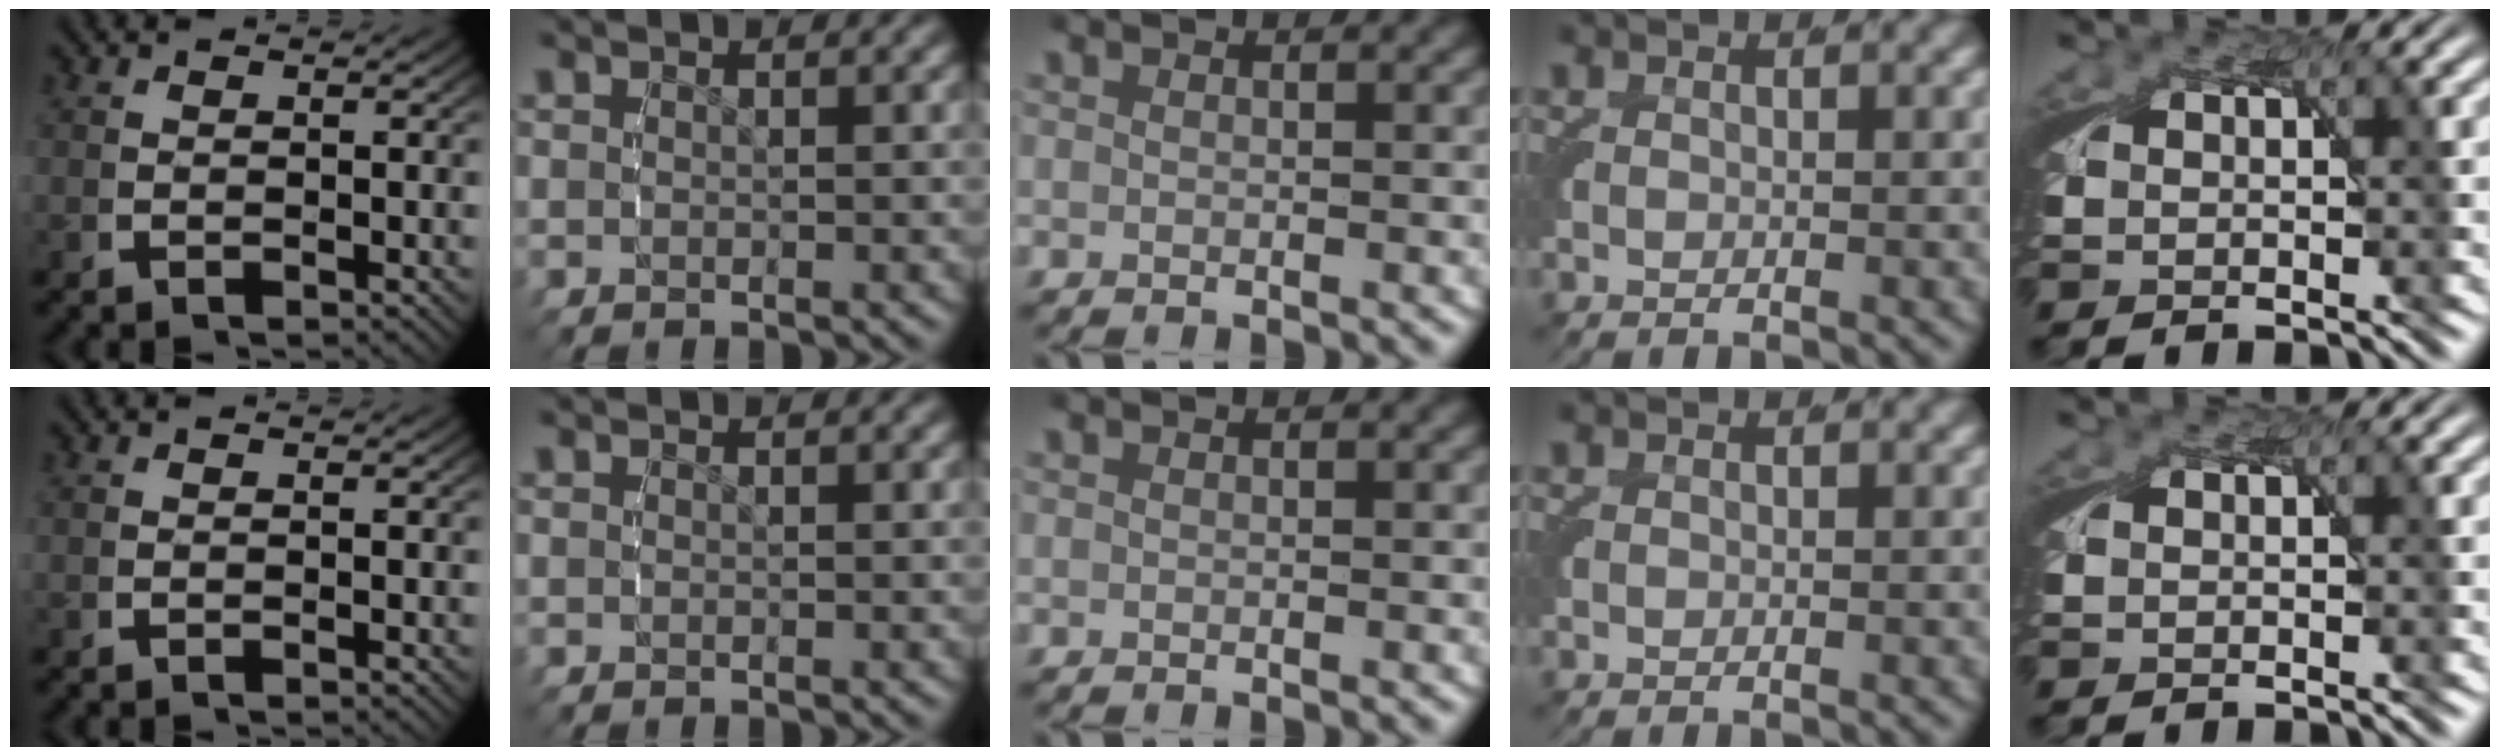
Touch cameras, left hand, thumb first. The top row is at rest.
{}